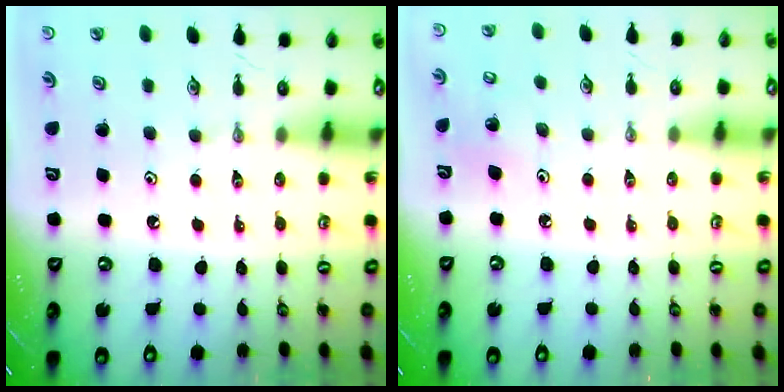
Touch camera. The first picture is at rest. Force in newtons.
{"total": 6.4, "press": 6.3, "slide": 0.7}